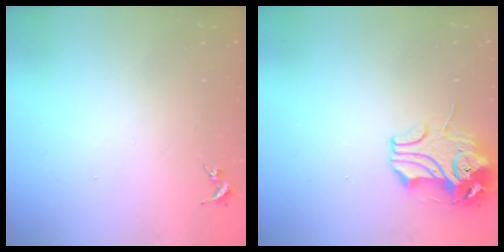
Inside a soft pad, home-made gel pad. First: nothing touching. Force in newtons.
{"total": 10.6, "press": 10.5, "slide": 1.9}